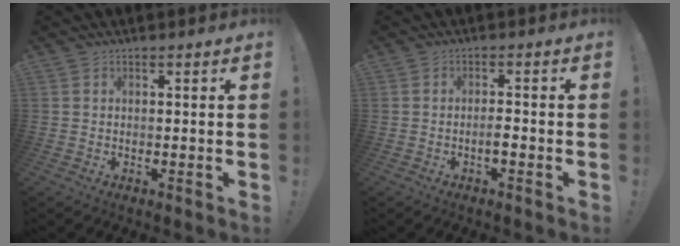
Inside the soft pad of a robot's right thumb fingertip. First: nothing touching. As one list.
[{"total": 2.8, "force": [-1.3, 0.7, 2.3], "torque": [-0.038, 0.005, -0.023]}]